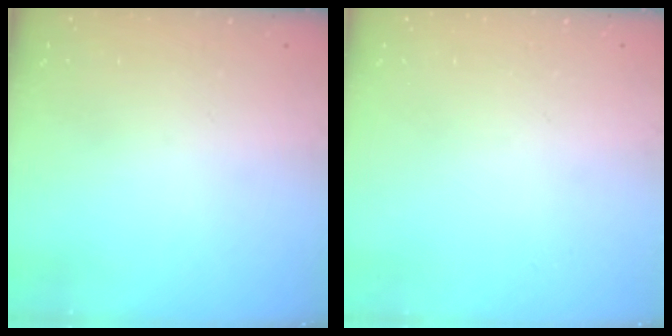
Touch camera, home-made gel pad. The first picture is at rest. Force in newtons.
{"total": 0.0}